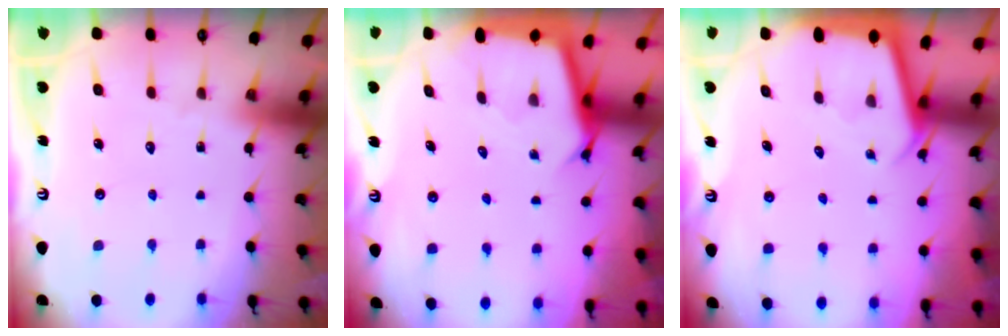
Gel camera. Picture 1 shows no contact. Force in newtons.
{"total": 3.0, "press": 3.0, "slide": 0.0}
{"total": 2.5, "press": 2.5, "slide": 0.1}